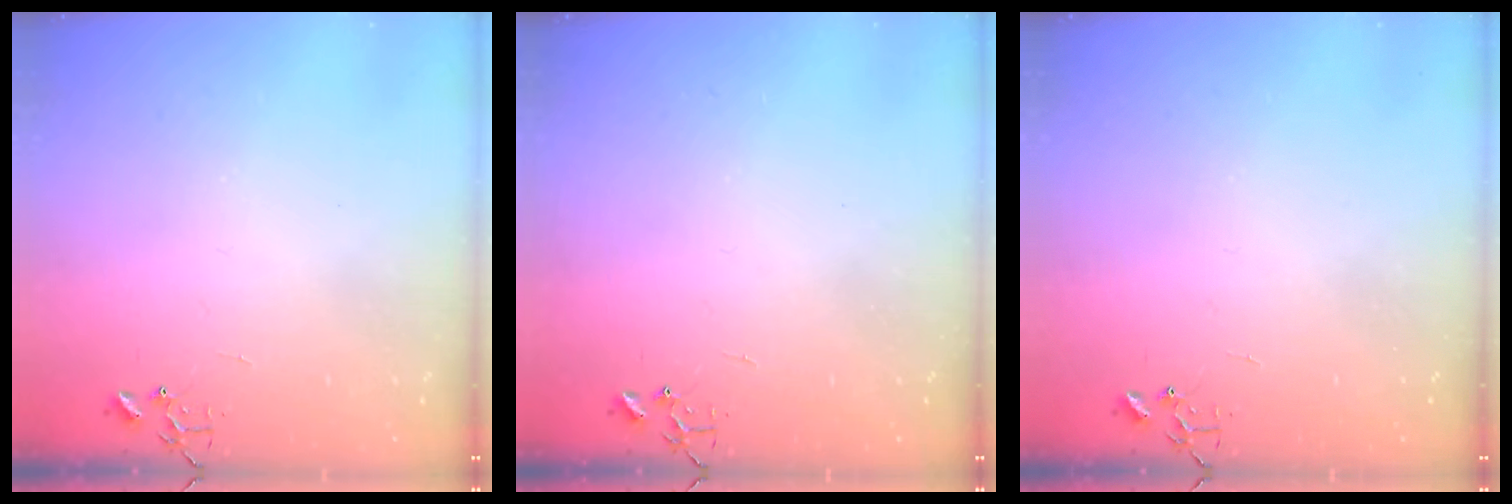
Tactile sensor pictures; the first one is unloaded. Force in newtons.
{"total": 0.0}
{"total": 0.0}